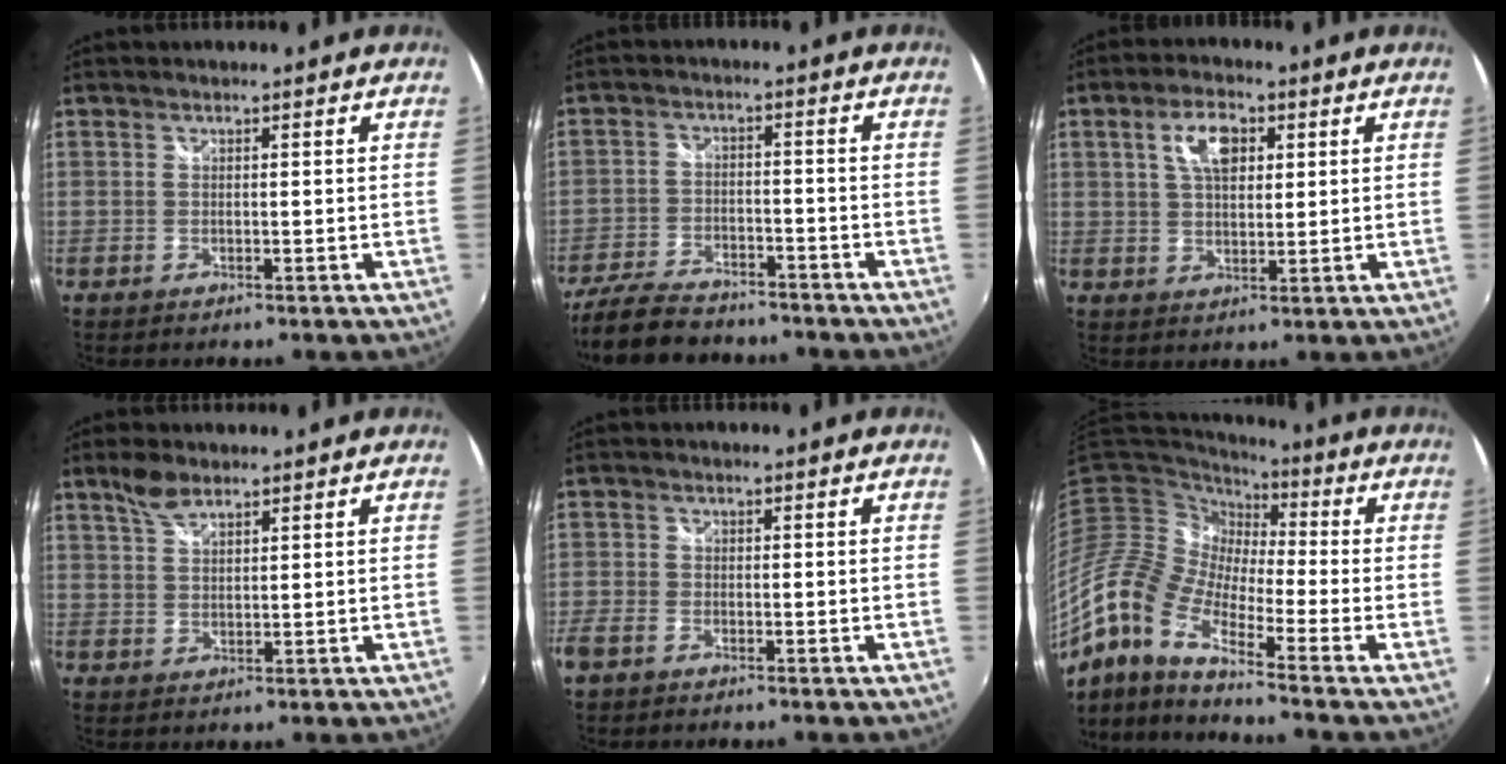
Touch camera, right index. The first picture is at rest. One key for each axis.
{"total": 13.2, "fx": -10.8, "fy": 5.3, "fz": 5.4, "tx": -0.144, "ty": -0.018, "tz": -0.180}
{"total": 6.9, "fx": 2.5, "fy": 3.6, "fz": 5.4, "tx": -0.096, "ty": 0.015, "tz": 0.043}
{"total": 4.1, "fx": 3.0, "fy": 1.5, "fz": 2.3, "tx": -0.041, "ty": 0.007, "tz": 0.058}
{"total": 4.0, "fx": -2.7, "fy": 2.2, "fz": 1.9, "tx": -0.048, "ty": -0.006, "tz": -0.056}
{"total": 15.1, "fx": -7.8, "fy": 4.4, "fz": 12.2, "tx": -0.209, "ty": -0.022, "tz": -0.172}